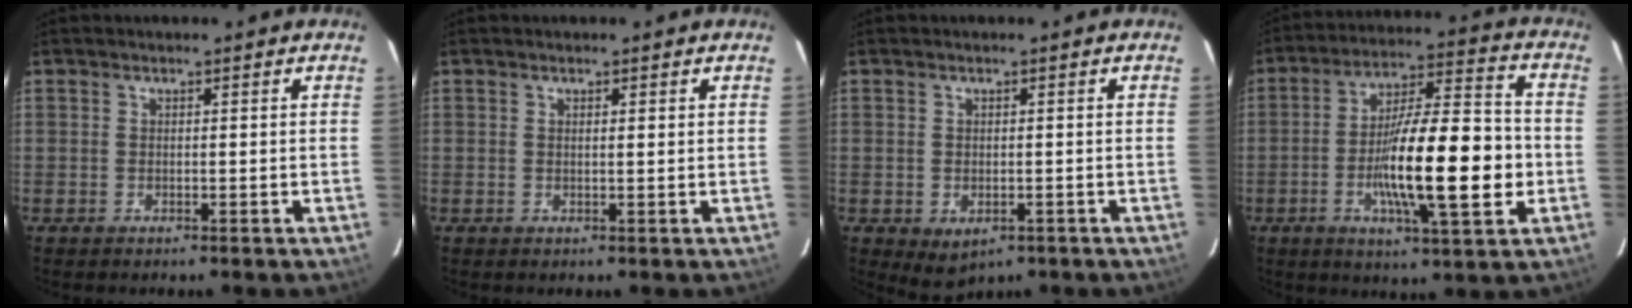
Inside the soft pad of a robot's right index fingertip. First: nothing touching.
{"total": 0.7, "force": [0.4, 0.0, 0.6], "torque": [-0.013, 0.001, 0.006]}
{"total": 3.3, "force": [-1.3, 2.3, 2.0], "torque": [-0.033, -0.006, -0.002]}
{"total": 17.8, "force": [-3.5, 2.6, 17.3], "torque": [-0.292, 0.002, -0.058]}